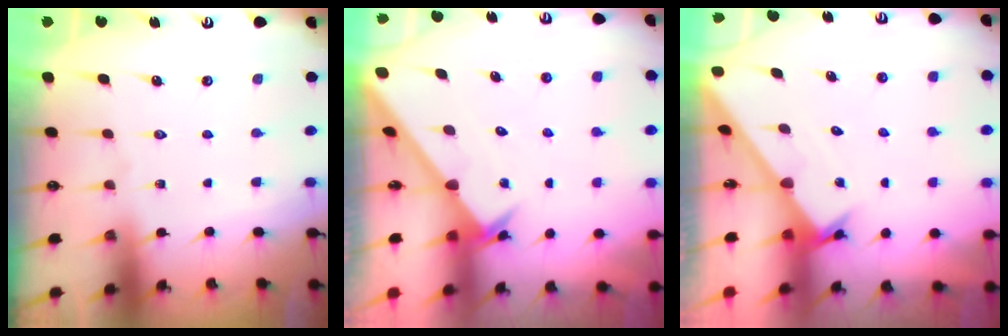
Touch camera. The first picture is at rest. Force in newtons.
{"total": 2.2, "press": 2.2, "slide": 0.2}
{"total": 1.8, "press": 1.8, "slide": 0.1}